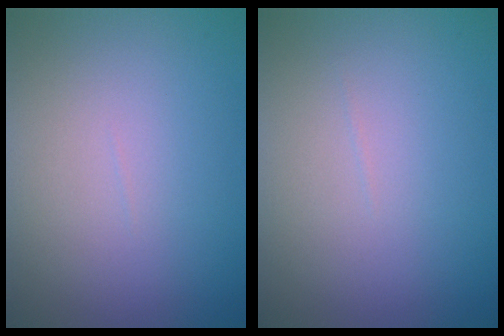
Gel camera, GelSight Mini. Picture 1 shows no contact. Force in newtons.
{"total": 0.0}